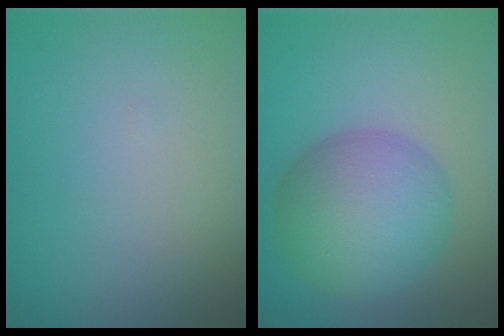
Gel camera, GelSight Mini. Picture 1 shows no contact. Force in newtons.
{"total": 8.1, "press": 8.1, "slide": 0.3}